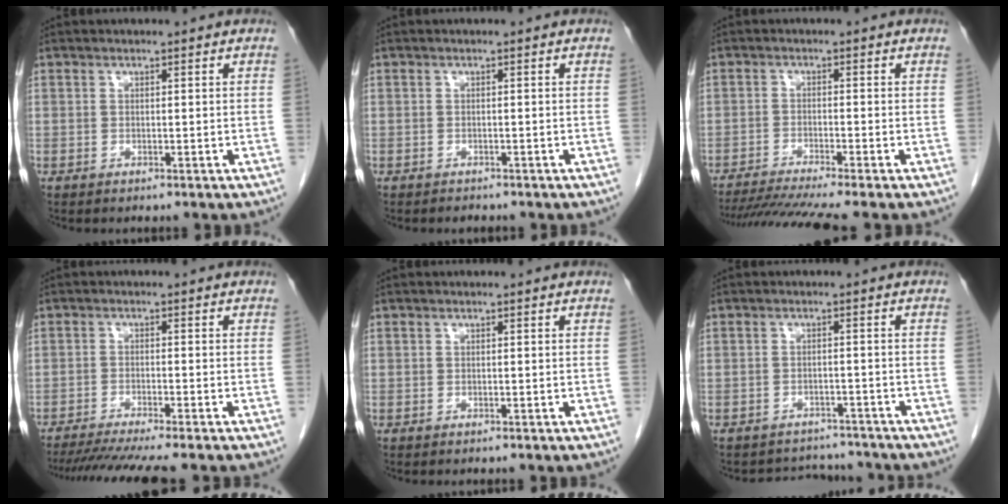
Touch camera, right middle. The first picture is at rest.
{"total": 1.0, "force": [-0.9, 0.4, 0.0], "torque": [-0.007, -0.001, -0.013]}
{"total": 9.1, "force": [-7.8, -1.6, 4.4], "torque": [-0.061, -0.023, -0.127]}
{"total": 9.6, "force": [-8.2, -1.0, 4.9], "torque": [-0.061, -0.022, -0.128]}
{"total": 0.0}
{"total": 6.4, "force": [-6.1, 1.9, 0.0], "torque": [0.002, 0.015, -0.076]}